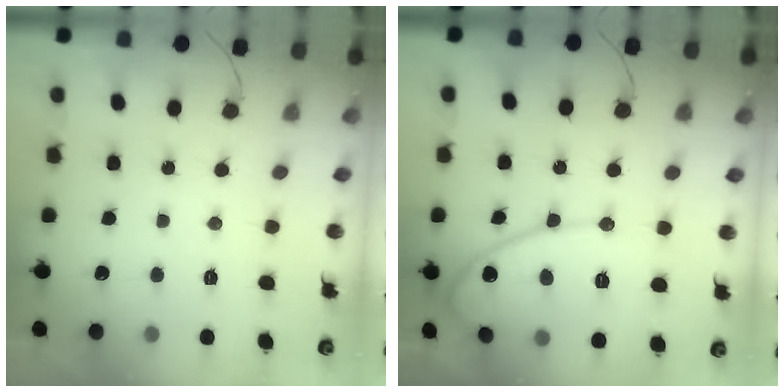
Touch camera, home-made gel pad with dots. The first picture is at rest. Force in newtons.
{"total": 13.5, "press": 13.5, "slide": 1.2}